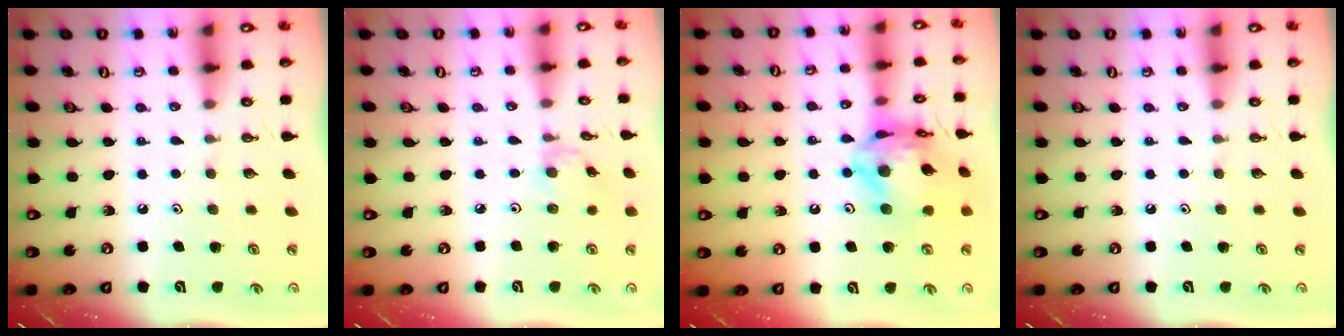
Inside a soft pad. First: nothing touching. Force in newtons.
{"total": 1.3, "press": 1.2, "slide": 0.3}
{"total": 16.6, "press": 16.6, "slide": 1.6}
{"total": 0.0}